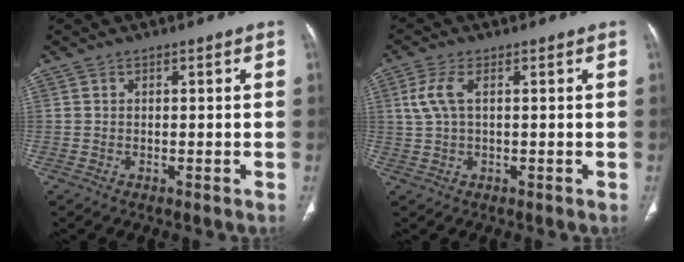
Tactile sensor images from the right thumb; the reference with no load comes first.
{"total": 4.4, "force": [1.1, 1.8, 3.9], "torque": [-0.109, 0.012, 0.023]}